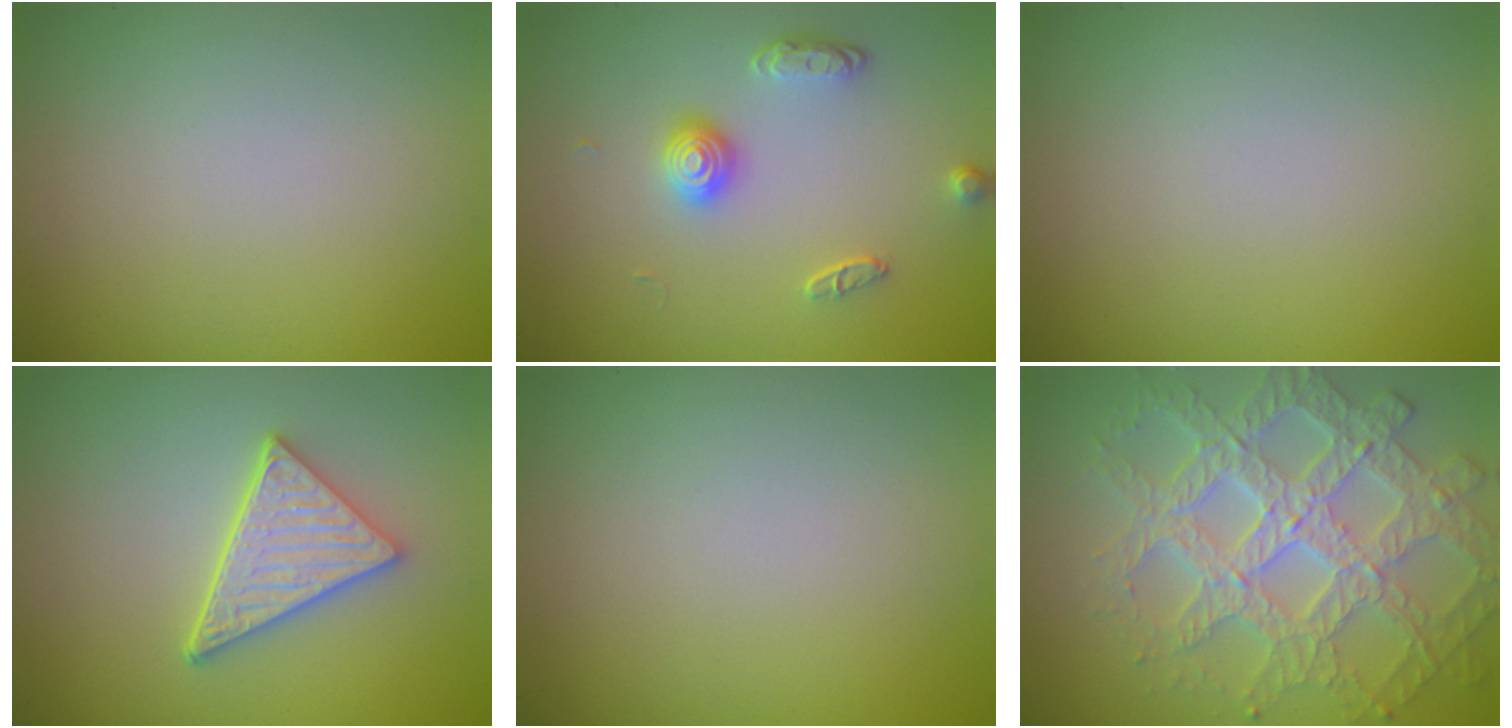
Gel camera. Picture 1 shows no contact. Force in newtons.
{"total": 2.3, "press": 1.8, "slide": 1.4}
{"total": 0.0}
{"total": 4.6, "press": 3.7, "slide": 2.8}
{"total": 0.0}
{"total": 6.2, "press": 5.6, "slide": 2.6}